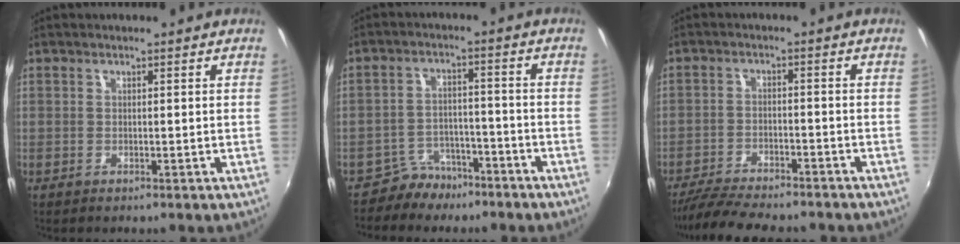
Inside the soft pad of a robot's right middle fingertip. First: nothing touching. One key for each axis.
{"total": 6.4, "fx": -5.2, "fy": 3.6, "fz": 1.2, "tx": -0.032, "ty": 0.017, "tz": -0.079}
{"total": 11.8, "fx": -10.4, "fy": 2.3, "fz": 5.0, "tx": -0.120, "ty": -0.021, "tz": -0.168}